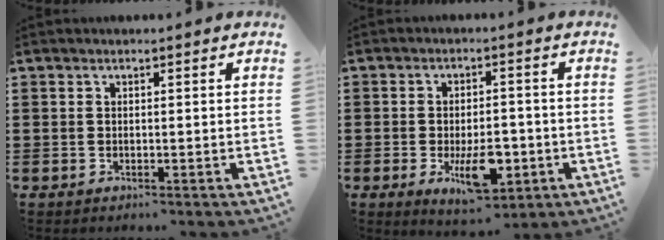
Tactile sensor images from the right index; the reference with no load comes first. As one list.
[{"total": 8.2, "force": [-2.7, 3.8, 6.8], "torque": [-0.109, -0.006, -0.046]}]